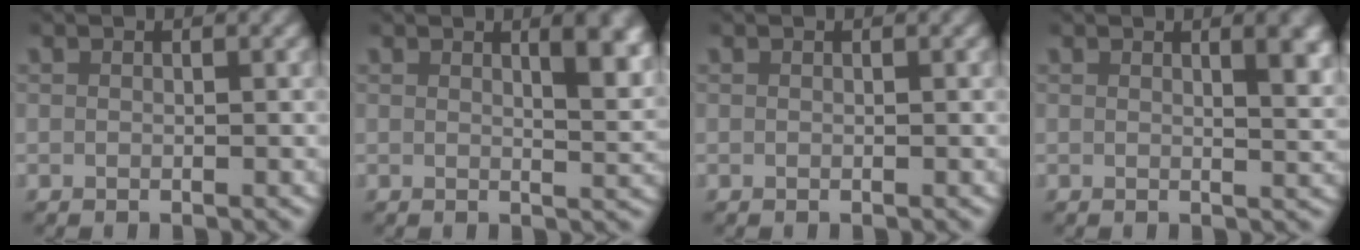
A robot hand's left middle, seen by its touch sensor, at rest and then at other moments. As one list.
[{"total": 3.4, "force": [1.6, 0.6, 3.0], "torque": [-0.033, -0.007, 0.025]}, {"total": 0.0}, {"total": 2.6, "force": [1.2, 0.3, 2.2], "torque": [-0.025, -0.004, 0.019]}]